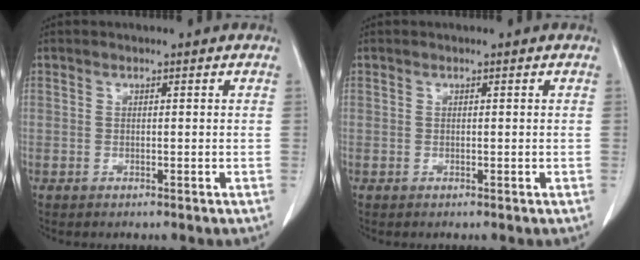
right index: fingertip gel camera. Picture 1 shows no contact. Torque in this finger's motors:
{"motor_torque": [-0.05, -0.02, -0.01, 0.00]}